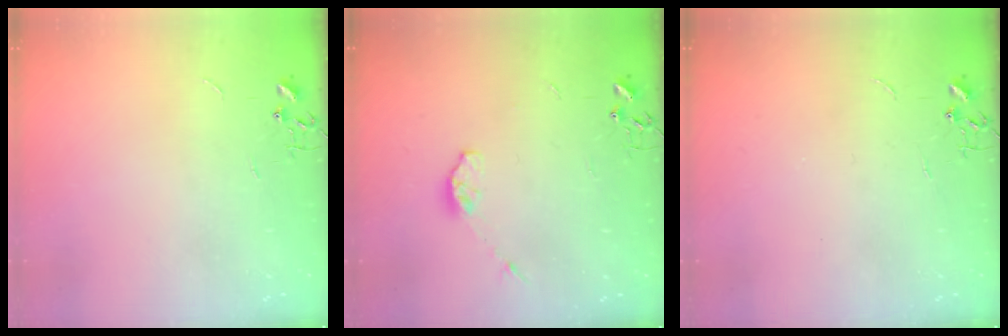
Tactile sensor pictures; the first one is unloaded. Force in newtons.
{"total": 5.3, "press": 5.2, "slide": 1.0}
{"total": 0.0}